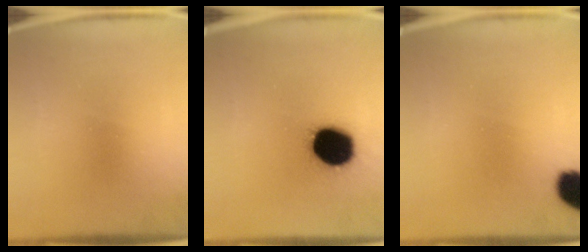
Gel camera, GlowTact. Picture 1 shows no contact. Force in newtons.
{"total": 18.3}
{"total": 8.8}